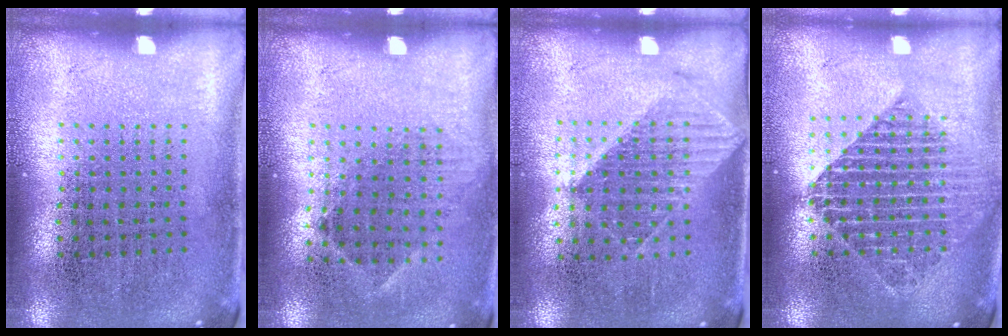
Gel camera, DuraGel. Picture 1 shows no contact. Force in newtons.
{"total": 0.9, "press": 0.6, "slide": 0.6}
{"total": 1.2, "press": 1.1, "slide": 0.3}
{"total": 1.8, "press": 1.6, "slide": 1.0}